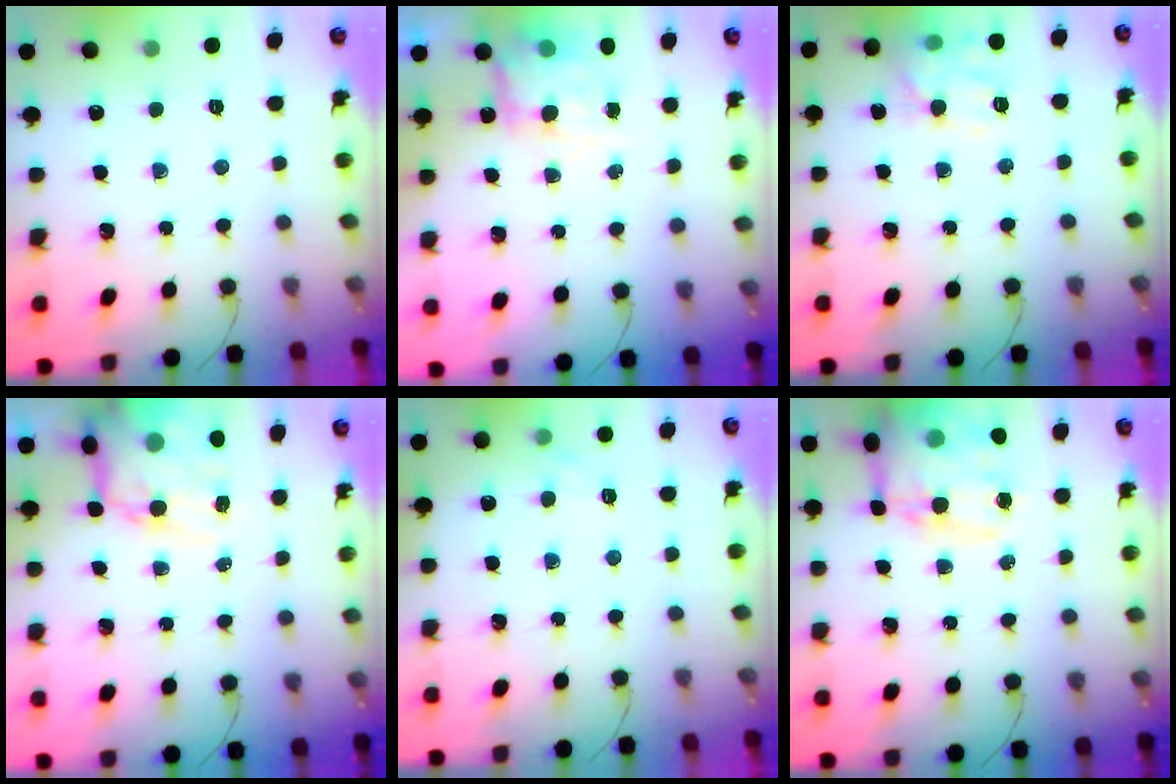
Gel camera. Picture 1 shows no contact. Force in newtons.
{"total": 8.2, "press": 8.1, "slide": 0.9}
{"total": 12.5, "press": 12.5, "slide": 0.7}
{"total": 13.7, "press": 13.3, "slide": 3.5}
{"total": 4.6, "press": 4.4, "slide": 1.3}
{"total": 19.7, "press": 19.2, "slide": 4.4}